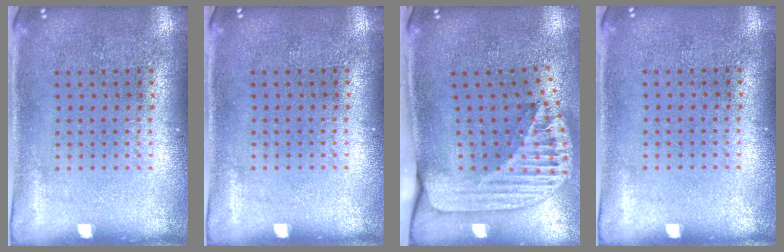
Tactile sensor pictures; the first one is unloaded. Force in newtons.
{"total": 0.0}
{"total": 2.6, "press": 1.8, "slide": 1.8}
{"total": 0.0}